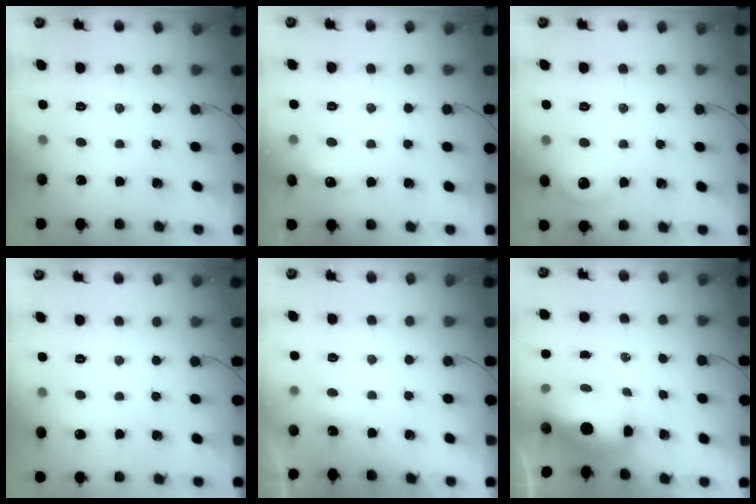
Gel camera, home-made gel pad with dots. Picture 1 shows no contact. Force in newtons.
{"total": 7.2, "press": 7.0, "slide": 1.6}
{"total": 10.5, "press": 7.9, "slide": 7.0}
{"total": 4.6, "press": 4.3, "slide": 1.4}
{"total": 1.6, "press": 1.5, "slide": 0.6}
{"total": 11.1, "press": 10.8, "slide": 2.6}